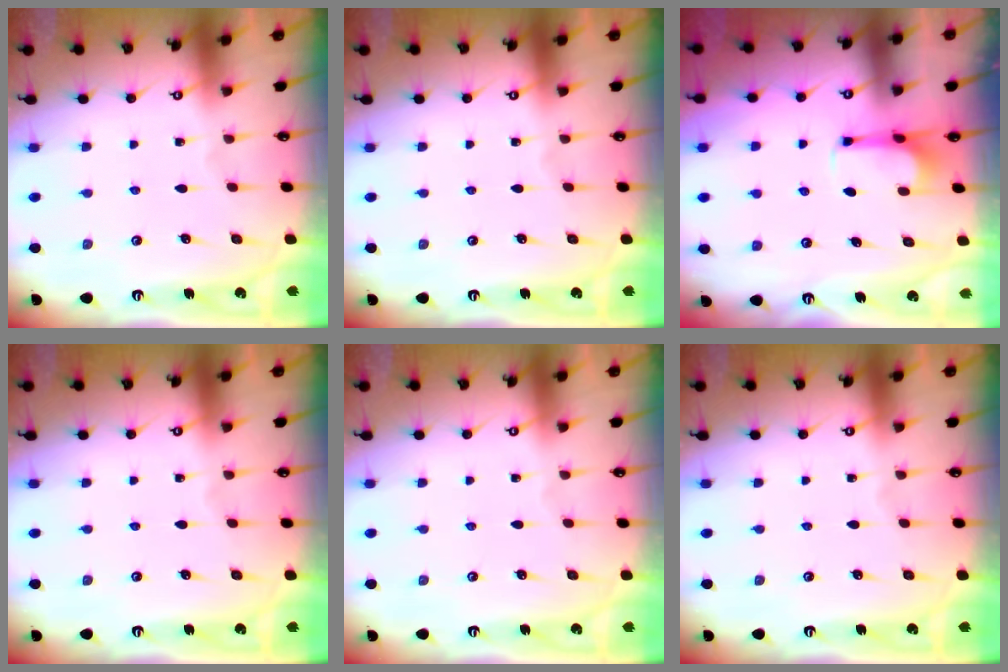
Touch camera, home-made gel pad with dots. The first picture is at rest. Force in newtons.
{"total": 0.0}
{"total": 4.8, "press": 4.7, "slide": 0.9}
{"total": 0.0}
{"total": 0.0}
{"total": 0.0}